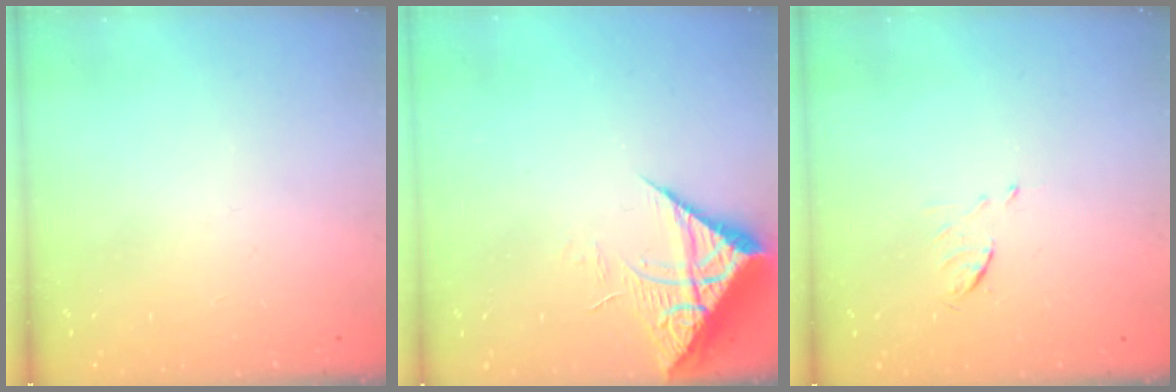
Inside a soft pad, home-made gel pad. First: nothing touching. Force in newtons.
{"total": 7.7, "press": 7.6, "slide": 0.8}
{"total": 5.2, "press": 5.1, "slide": 0.8}